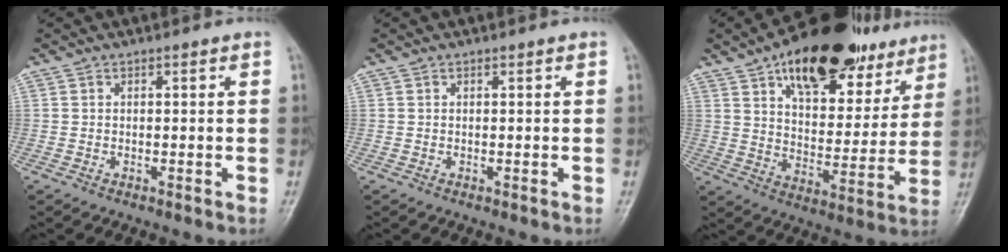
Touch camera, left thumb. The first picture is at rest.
{"total": 0.0}
{"total": 25.2, "force": [15.3, 12.4, 15.8], "torque": [-0.189, -0.032, 0.235]}